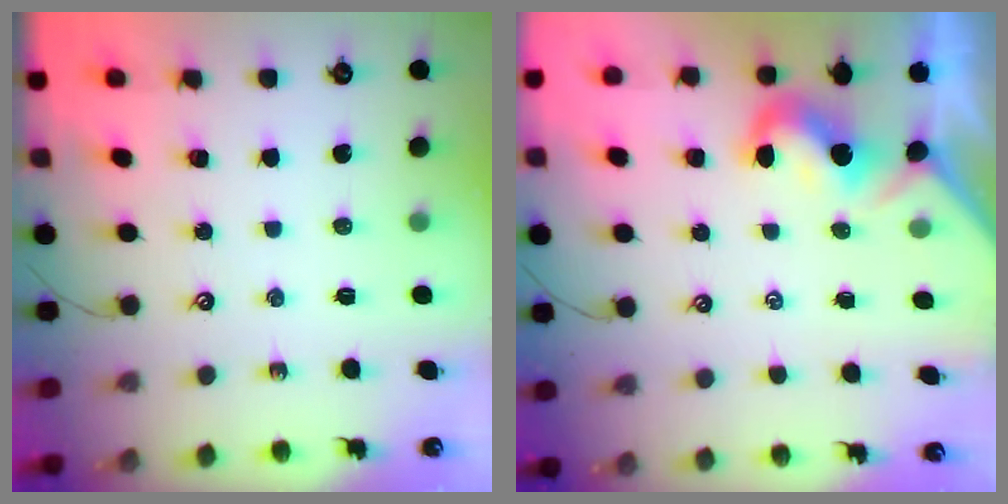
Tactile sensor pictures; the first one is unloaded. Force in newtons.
{"total": 2.1, "press": 2.0, "slide": 0.6}